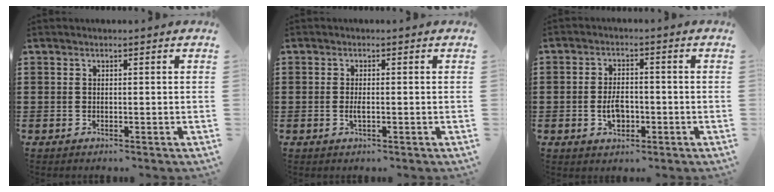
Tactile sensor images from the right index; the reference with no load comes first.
{"total": 1.5, "force": [-0.2, 0.4, 1.4], "torque": [-0.033, -0.005, -0.005]}
{"total": 4.3, "force": [-1.0, 2.7, 3.2], "torque": [-0.053, 0.003, -0.018]}